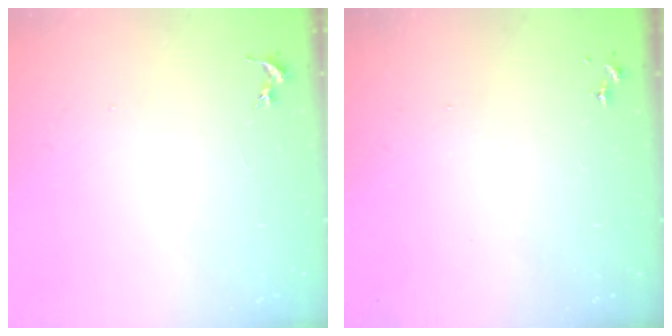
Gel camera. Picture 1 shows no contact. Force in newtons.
{"total": 0.0}